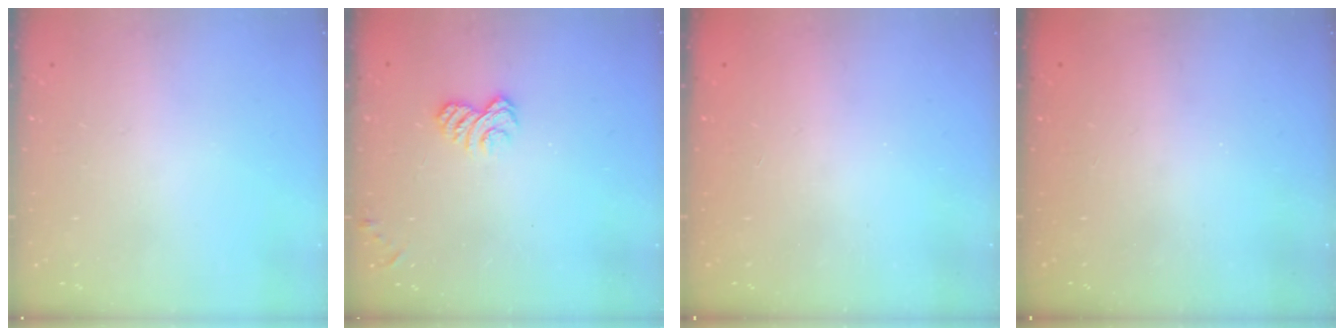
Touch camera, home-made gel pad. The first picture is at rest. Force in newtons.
{"total": 3.4, "press": 3.2, "slide": 1.1}
{"total": 2.3, "press": 2.2, "slide": 0.7}
{"total": 2.3, "press": 2.2, "slide": 0.8}